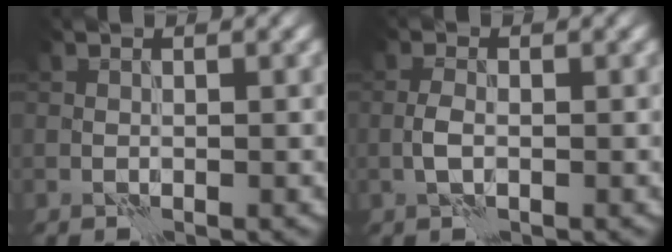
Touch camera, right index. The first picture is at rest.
{"total": 1.7, "force": [-0.6, 0.7, 1.5], "torque": [-0.032, 0.002, -0.016]}